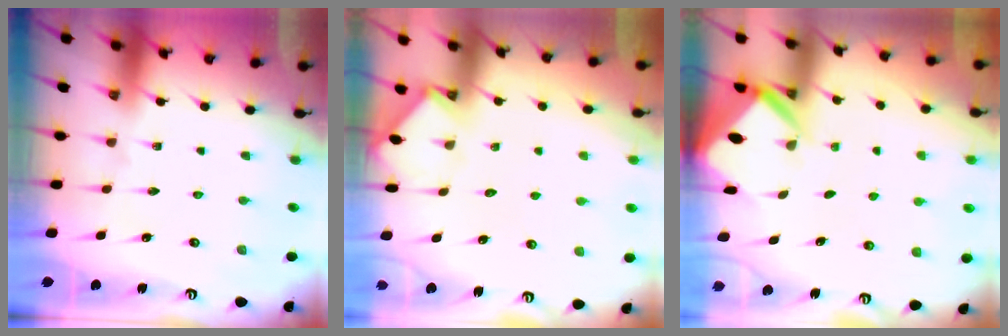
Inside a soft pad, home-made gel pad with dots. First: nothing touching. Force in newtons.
{"total": 3.2, "press": 3.2, "slide": 0.4}
{"total": 3.4, "press": 3.4, "slide": 0.2}